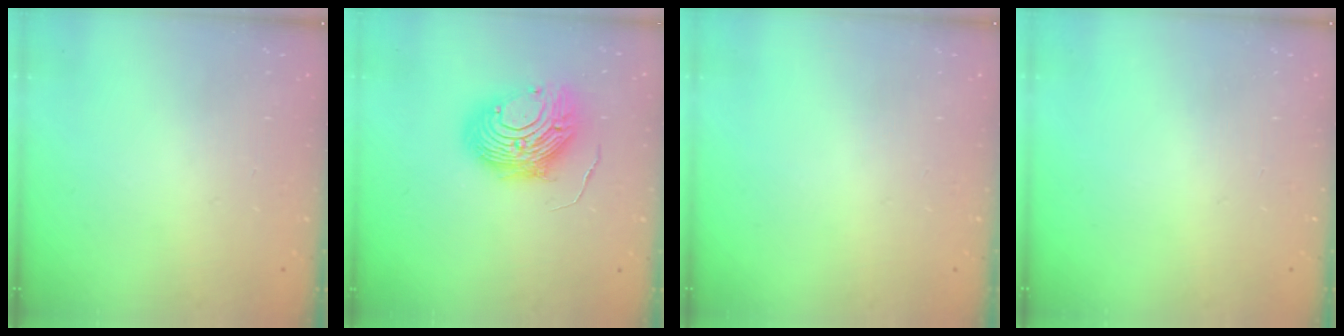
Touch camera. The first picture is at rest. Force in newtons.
{"total": 12.9, "press": 12.9, "slide": 0.6}
{"total": 0.0}
{"total": 0.0}